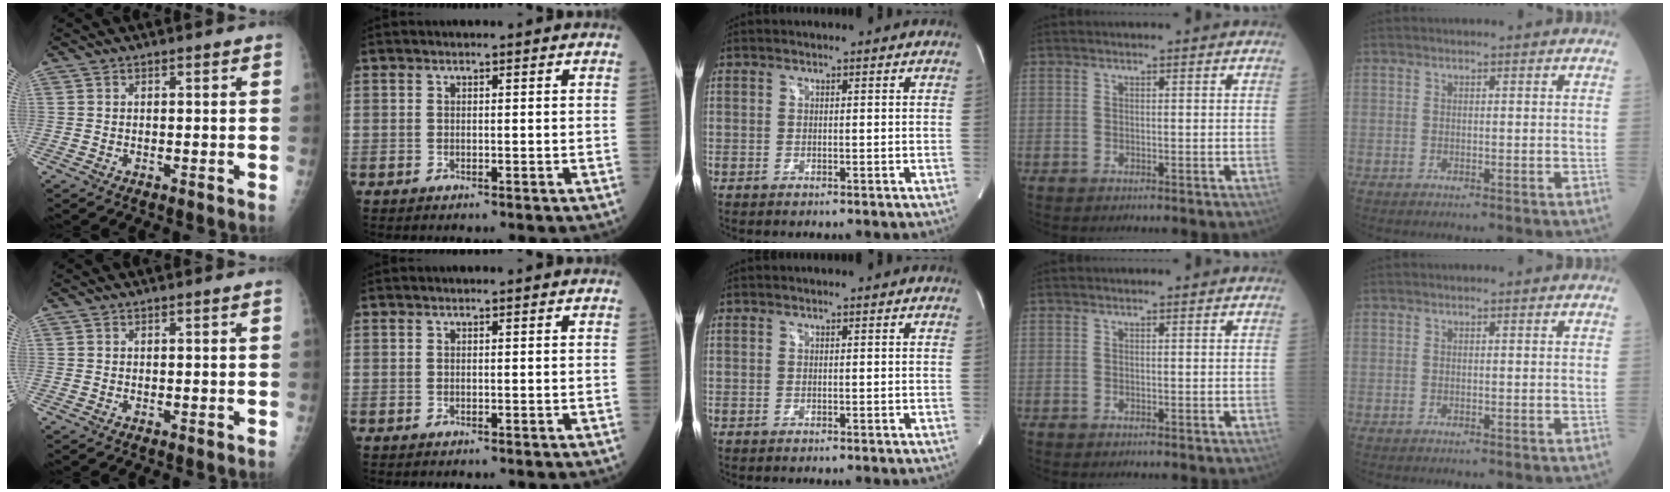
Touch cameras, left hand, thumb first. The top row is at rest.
{}